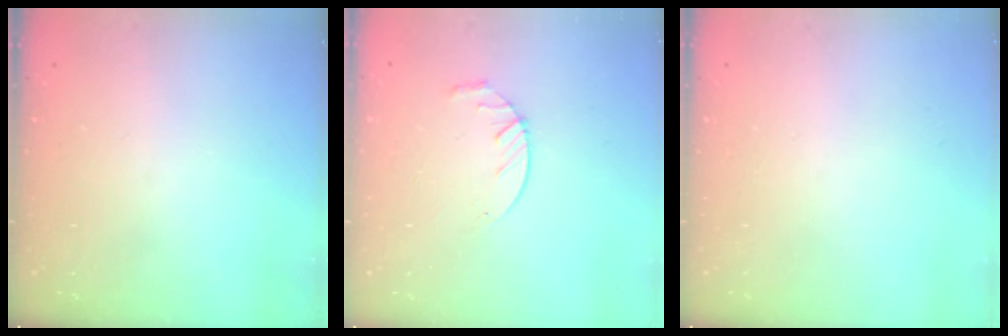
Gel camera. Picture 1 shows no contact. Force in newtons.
{"total": 3.9, "press": 3.9, "slide": 0.5}
{"total": 0.0}